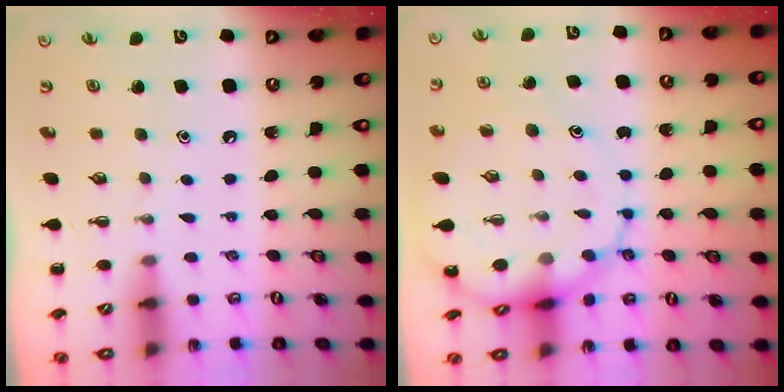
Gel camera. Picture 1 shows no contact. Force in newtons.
{"total": 11.1, "press": 10.9, "slide": 2.1}